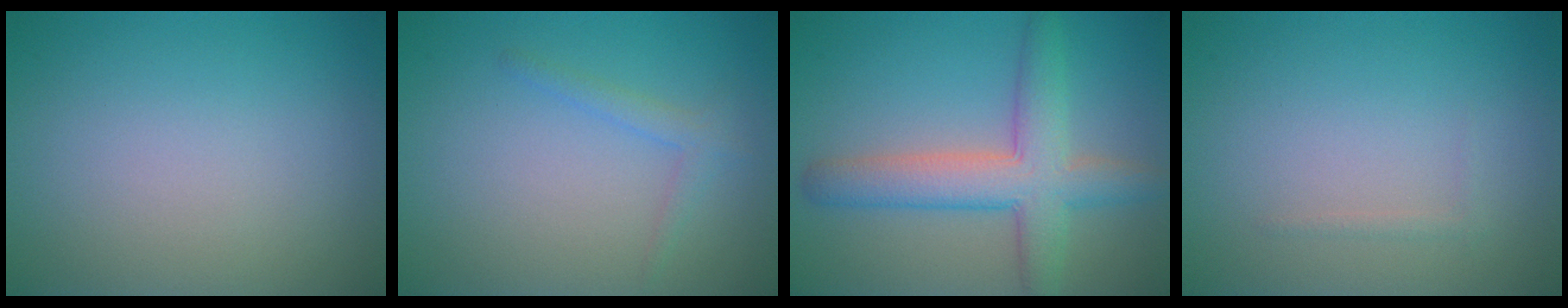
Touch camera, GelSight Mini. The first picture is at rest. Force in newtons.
{"total": 1.4, "press": 1.4, "slide": 0.1}
{"total": 5.9, "press": 5.9, "slide": 0.4}
{"total": 0.5, "press": 0.5, "slide": 0.0}